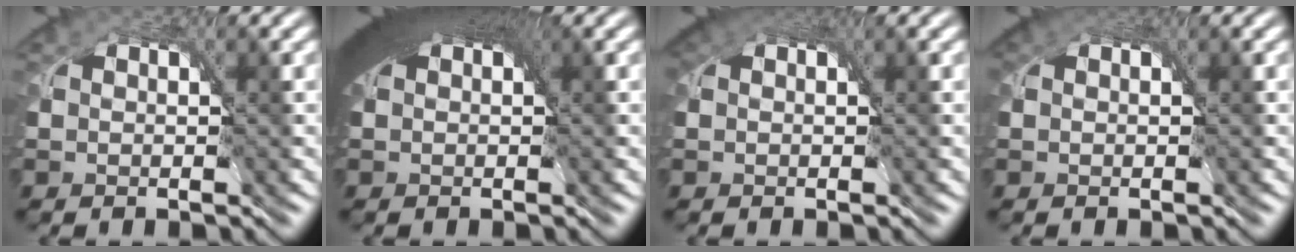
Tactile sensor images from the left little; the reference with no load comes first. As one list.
[{"total": 8.8, "force": [3.1, 4.3, 7.0], "torque": [-0.109, 0.020, 0.033]}, {"total": 3.2, "force": [1.8, 2.0, 1.9], "torque": [-0.034, 0.007, 0.021]}, {"total": 1.2, "force": [0.7, 0.8, 0.7], "torque": [-0.013, 0.002, 0.008]}]